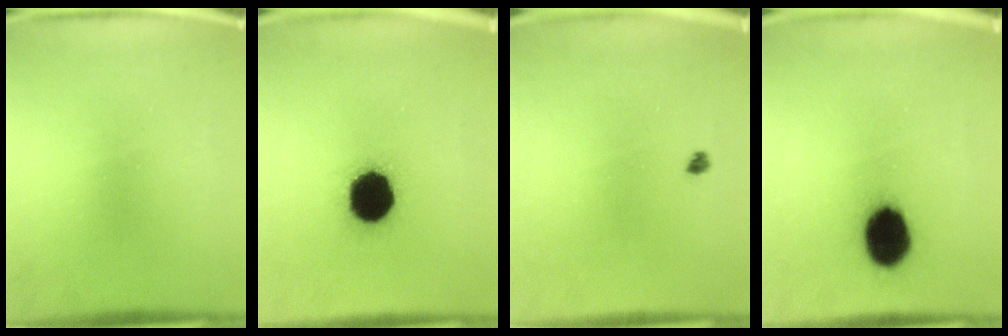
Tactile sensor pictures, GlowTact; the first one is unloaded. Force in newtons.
{"total": 16.1}
{"total": 1.0}
{"total": 12.7}